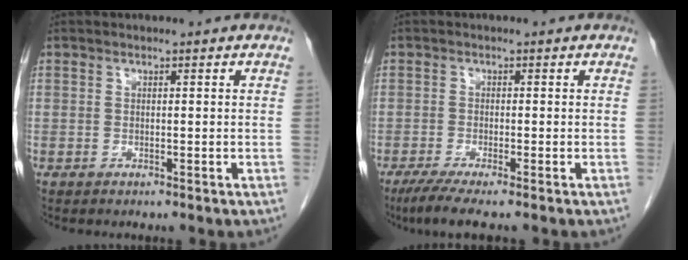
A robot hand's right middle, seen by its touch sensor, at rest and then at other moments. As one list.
[{"total": 4.7, "force": [-3.5, -0.1, 3.2], "torque": [-0.055, -0.013, -0.063]}]